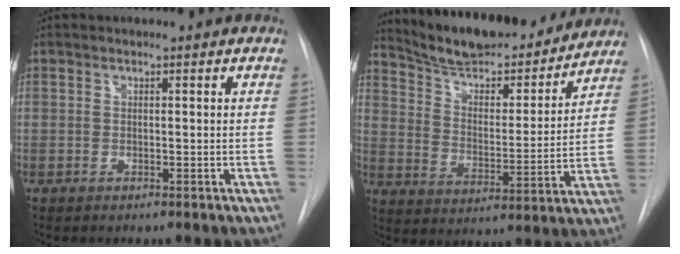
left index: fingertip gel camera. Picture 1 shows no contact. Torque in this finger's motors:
{"motor_torque": [-0.06, -0.53, 0.55, 0.10]}